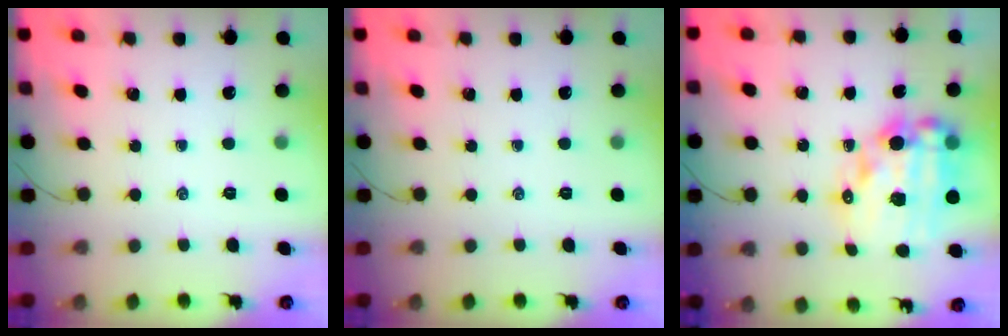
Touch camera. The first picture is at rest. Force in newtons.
{"total": 0.0}
{"total": 18.8, "press": 18.3, "slide": 4.1}